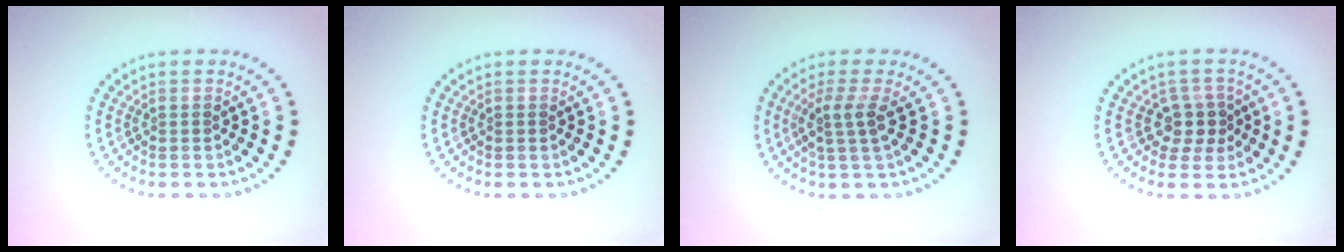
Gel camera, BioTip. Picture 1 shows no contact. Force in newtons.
{"total": 0.0}
{"total": 2.5, "press": 1.9, "slide": 1.6}
{"total": 2.4, "press": 1.9, "slide": 1.5}